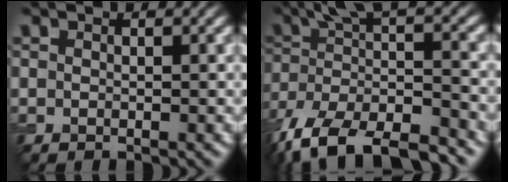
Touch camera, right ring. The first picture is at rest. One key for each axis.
{"total": 12.7, "fx": -7.5, "fy": 4.2, "fz": 9.4, "tx": -0.183, "ty": -0.010, "tz": -0.133}